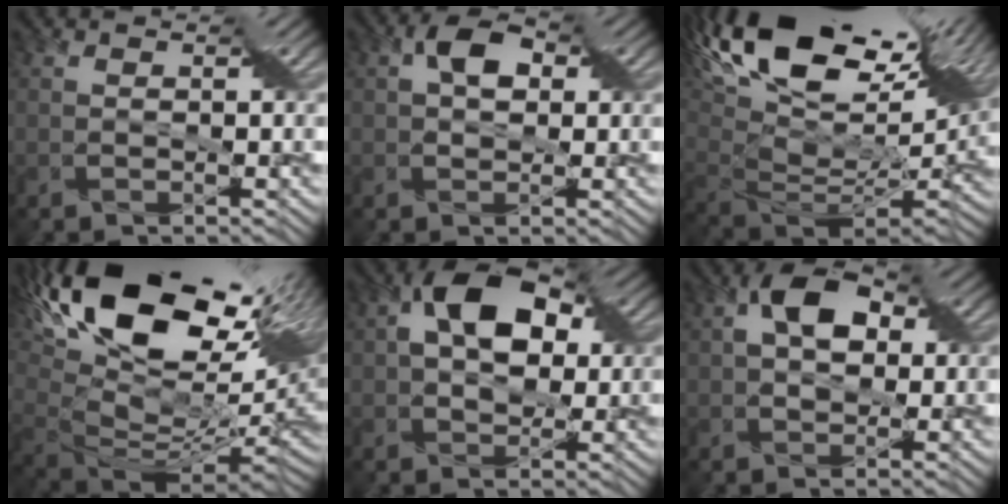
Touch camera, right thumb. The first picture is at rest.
{"total": 3.5, "force": [0.9, 2.3, 2.5], "torque": [-0.046, 0.004, 0.010]}
{"total": 20.4, "force": [10.8, 9.6, 14.3], "torque": [-0.274, 0.055, 0.194]}
{"total": 21.7, "force": [8.3, 11.1, 16.6], "torque": [-0.319, 0.019, 0.157]}
{"total": 11.0, "force": [2.9, 6.9, 8.1], "torque": [-0.144, 0.026, 0.032]}
{"total": 6.1, "force": [1.5, 4.0, 4.4], "torque": [-0.081, 0.010, 0.016]}